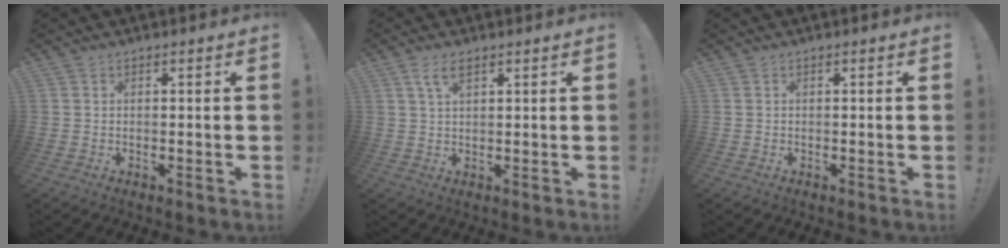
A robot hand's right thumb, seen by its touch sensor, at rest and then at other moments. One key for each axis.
{"total": 4.3, "fx": 2.4, "fy": 1.8, "fz": 3.2, "tx": -0.053, "ty": -0.006, "tz": 0.041}
{"total": 0.0}